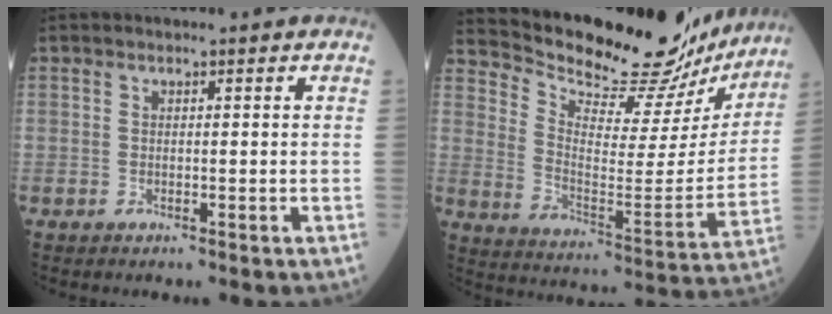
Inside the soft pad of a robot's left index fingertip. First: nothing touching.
{"total": 22.9, "force": [21.3, 5.4, 6.1], "torque": [-0.101, -0.056, 0.290]}